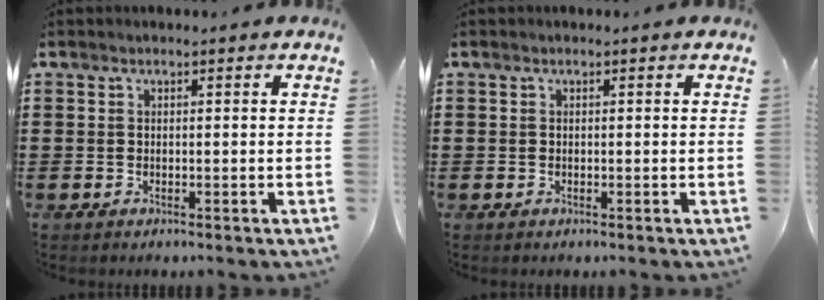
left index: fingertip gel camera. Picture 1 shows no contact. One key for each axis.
{"total": 0.0}